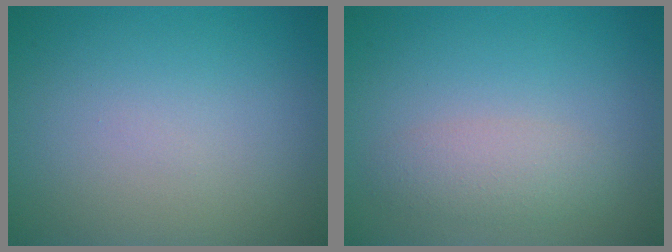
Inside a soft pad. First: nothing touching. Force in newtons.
{"total": 2.2, "press": 2.2, "slide": 0.1}